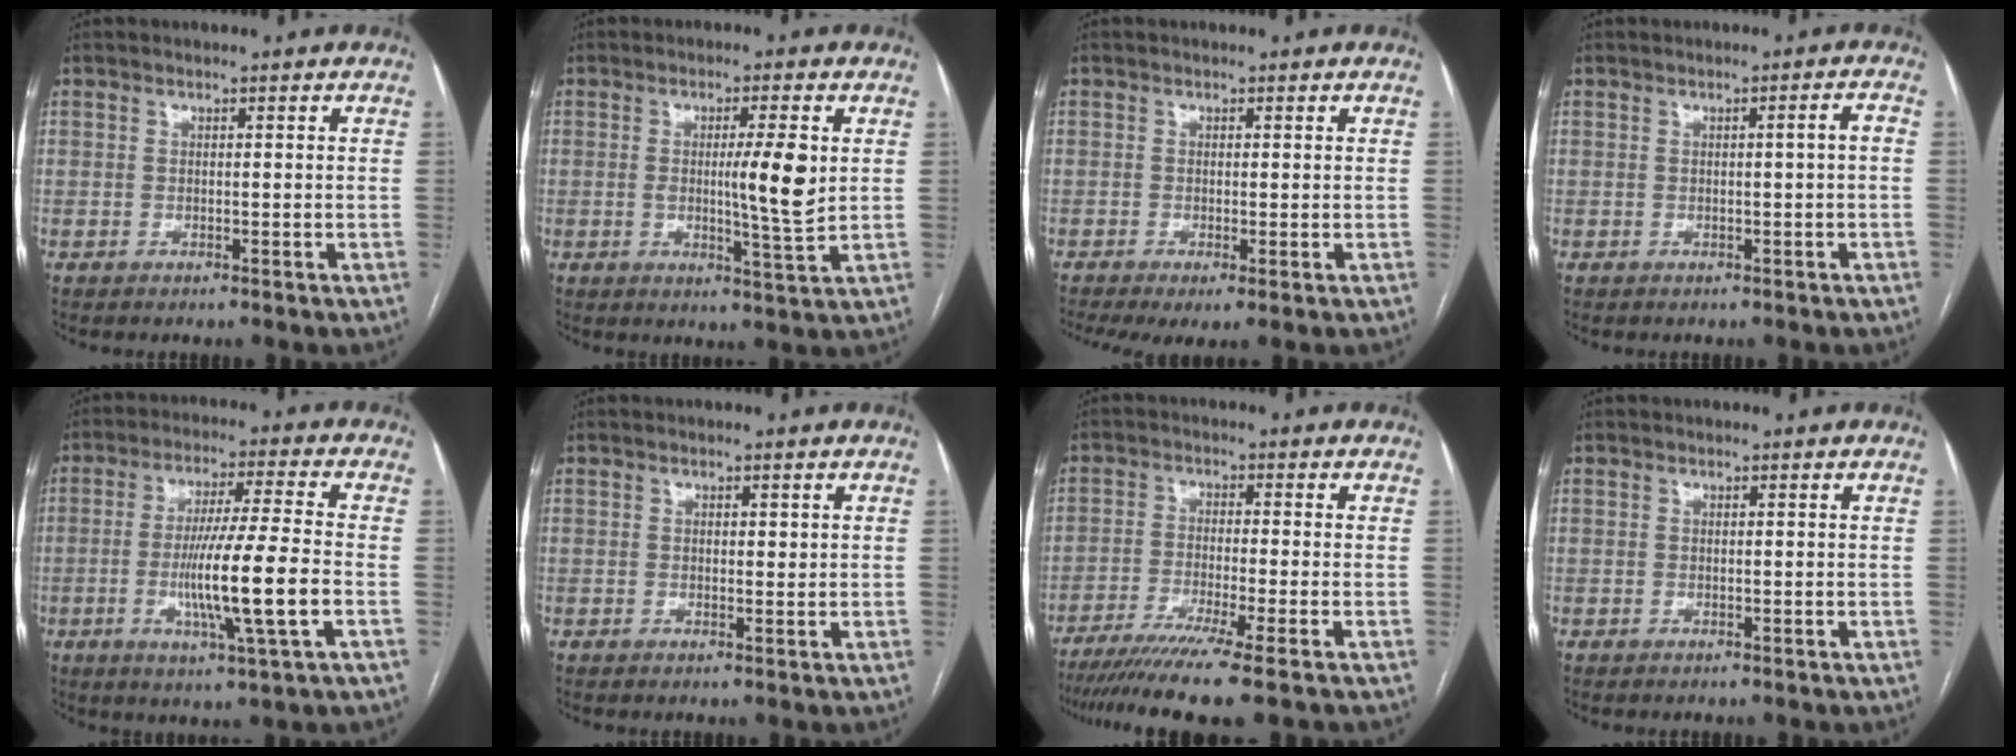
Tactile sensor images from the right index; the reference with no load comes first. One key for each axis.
{"total": 7.2, "fx": 1.0, "fy": 0.2, "fz": 7.1, "tx": -0.112, "ty": -0.006, "tz": 0.018}
{"total": 4.5, "fx": -2.3, "fy": 1.2, "fz": 3.7, "tx": -0.061, "ty": -0.014, "tz": -0.041}
{"total": 1.7, "fx": -0.2, "fy": -0.2, "fz": 1.7, "tx": -0.022, "ty": 0.002, "tz": -0.001}
{"total": 12.4, "fx": -2.8, "fy": -0.7, "fz": 12.0, "tx": -0.221, "ty": -0.013, "tz": -0.052}
{"total": 1.3, "fx": 0.5, "fy": 0.6, "fz": 1.0, "tx": -0.013, "ty": -0.001, "tz": 0.007}
{"total": 11.8, "fx": -9.0, "fy": -1.8, "fz": 7.5, "tx": -0.103, "ty": -0.031, "tz": -0.139}
{"total": 0.0}